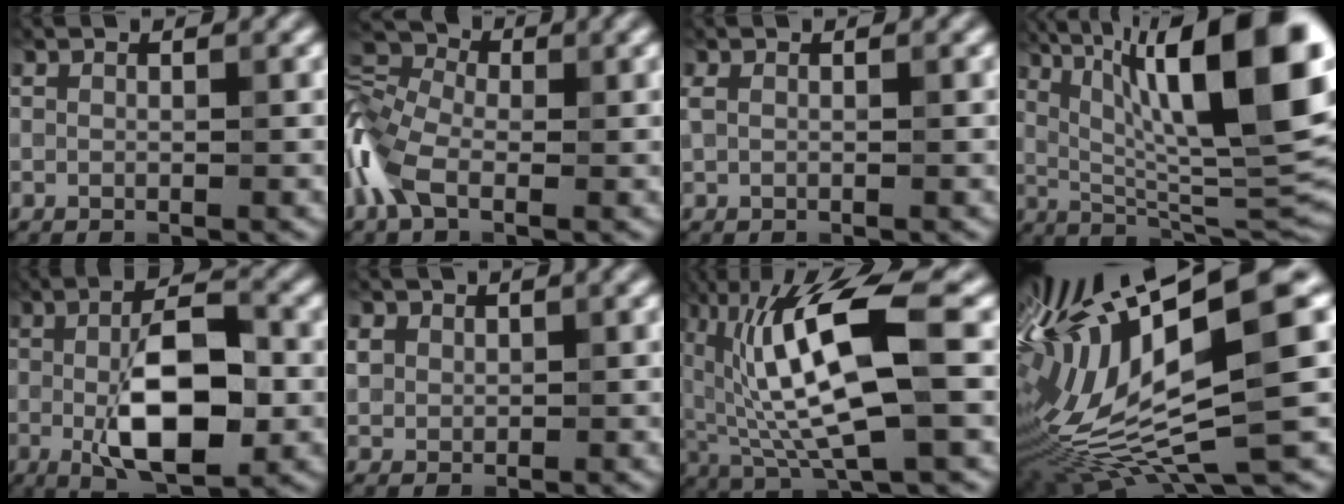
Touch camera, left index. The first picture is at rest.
{"total": 6.7, "force": [-2.7, 3.7, 4.9], "torque": [-0.125, 0.007, -0.080]}
{"total": 0.0}
{"total": 14.9, "force": [4.9, 4.0, 13.5], "torque": [-0.199, 0.009, 0.085]}
{"total": 8.3, "force": [-1.2, 3.4, 7.5], "torque": [-0.124, -0.004, -0.022]}
{"total": 1.1, "force": [0.3, 0.9, -0.6], "torque": [0.010, -0.003, 0.007]}
{"total": 10.8, "force": [1.1, 3.0, 10.4], "torque": [-0.185, 0.002, 0.017]}
{"total": 14.3, "force": [2.2, 4.0, 13.6], "torque": [-0.275, 0.005, 0.052]}